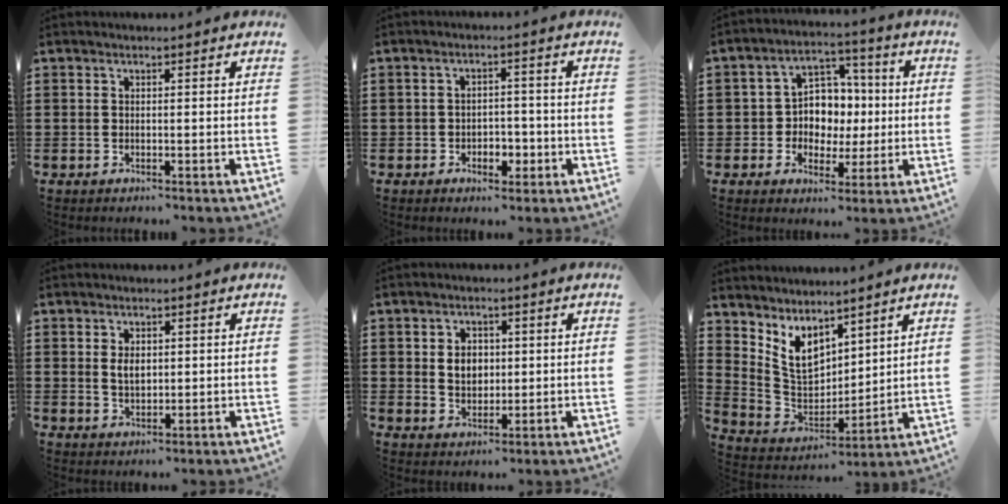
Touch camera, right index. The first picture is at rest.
{"total": 3.1, "force": [-1.4, 2.2, 1.7], "torque": [-0.035, 0.005, -0.028]}
{"total": 6.9, "force": [0.0, 6.3, 2.9], "torque": [-0.073, 0.014, 0.001]}
{"total": 2.6, "force": [0.6, 1.6, 2.0], "torque": [-0.043, 0.007, 0.010]}
{"total": 3.9, "force": [0.5, 3.1, 2.4], "torque": [-0.048, 0.009, 0.004]}
{"total": 7.1, "force": [4.4, 4.6, 3.1], "torque": [-0.089, -0.023, 0.088]}